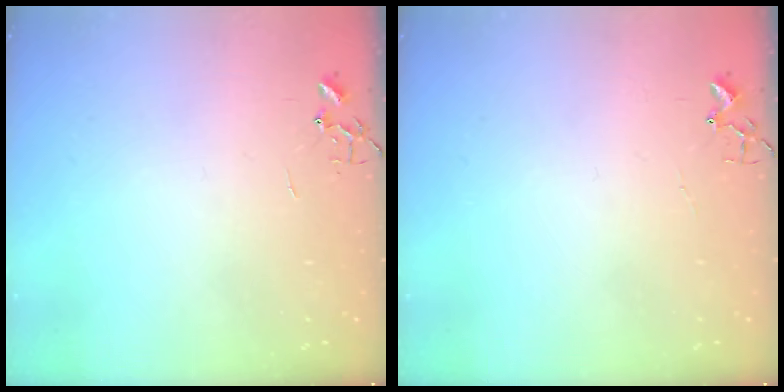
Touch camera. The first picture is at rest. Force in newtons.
{"total": 4.1, "press": 4.1, "slide": 0.5}